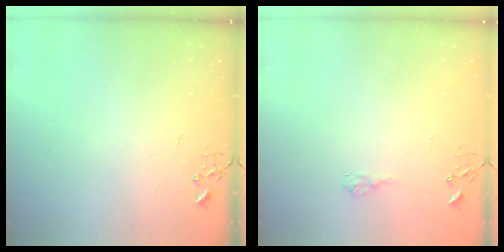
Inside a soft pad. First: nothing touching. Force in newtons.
{"total": 6.8, "press": 6.8, "slide": 0.9}